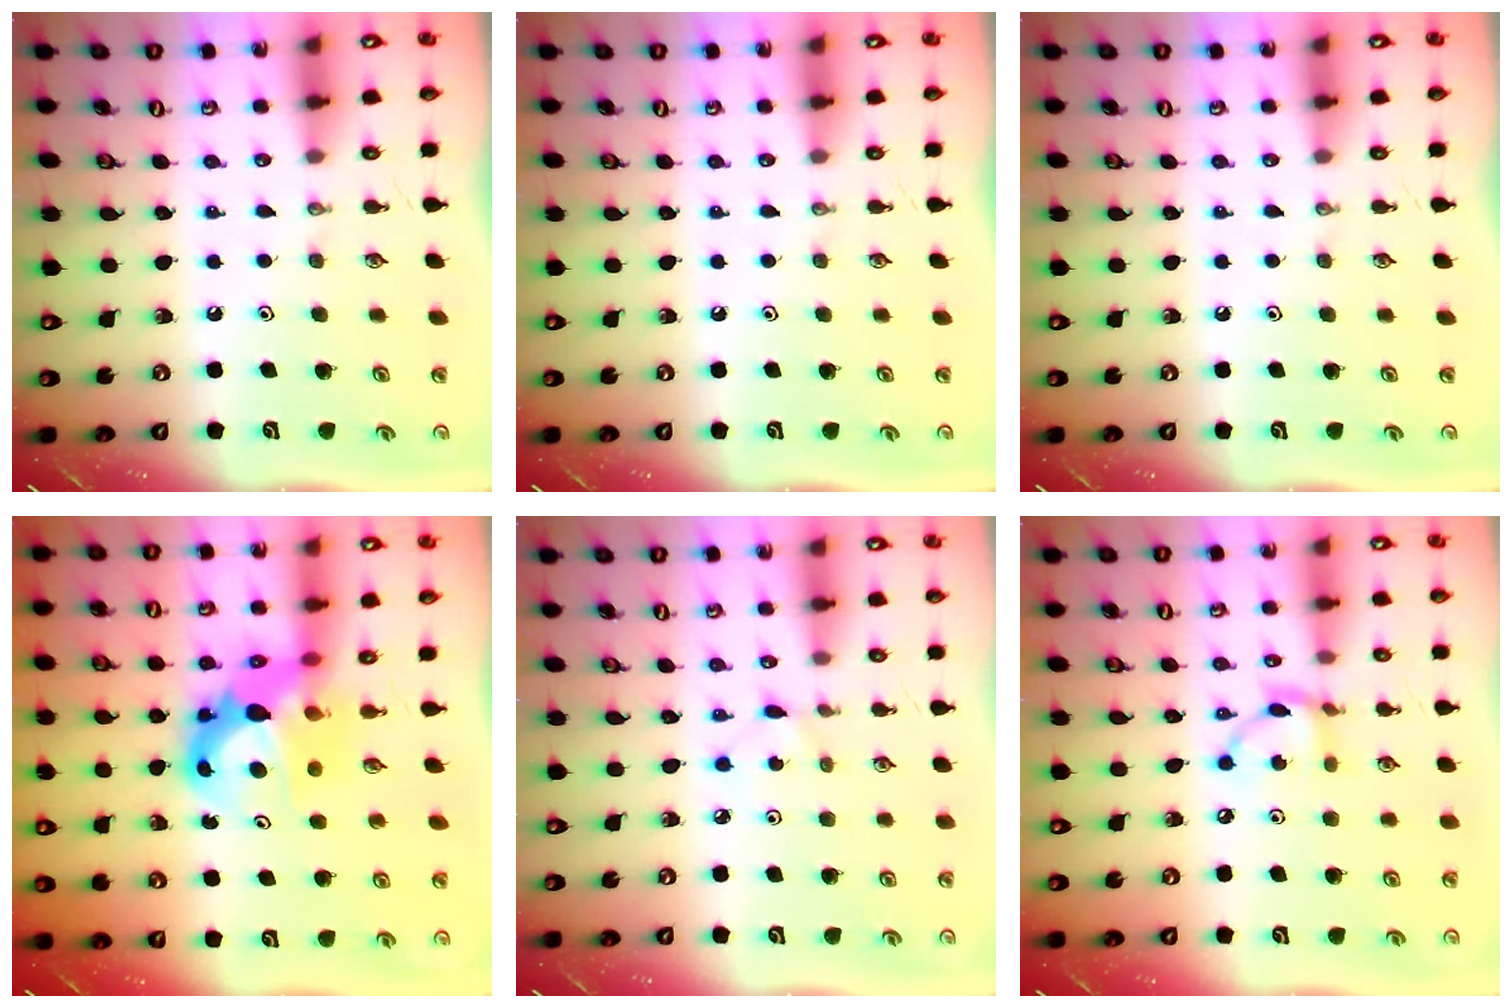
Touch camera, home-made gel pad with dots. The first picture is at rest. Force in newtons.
{"total": 0.0}
{"total": 0.0}
{"total": 10.5, "press": 10.4, "slide": 0.8}
{"total": 2.3, "press": 2.3, "slide": 0.3}
{"total": 6.6, "press": 6.6, "slide": 0.3}